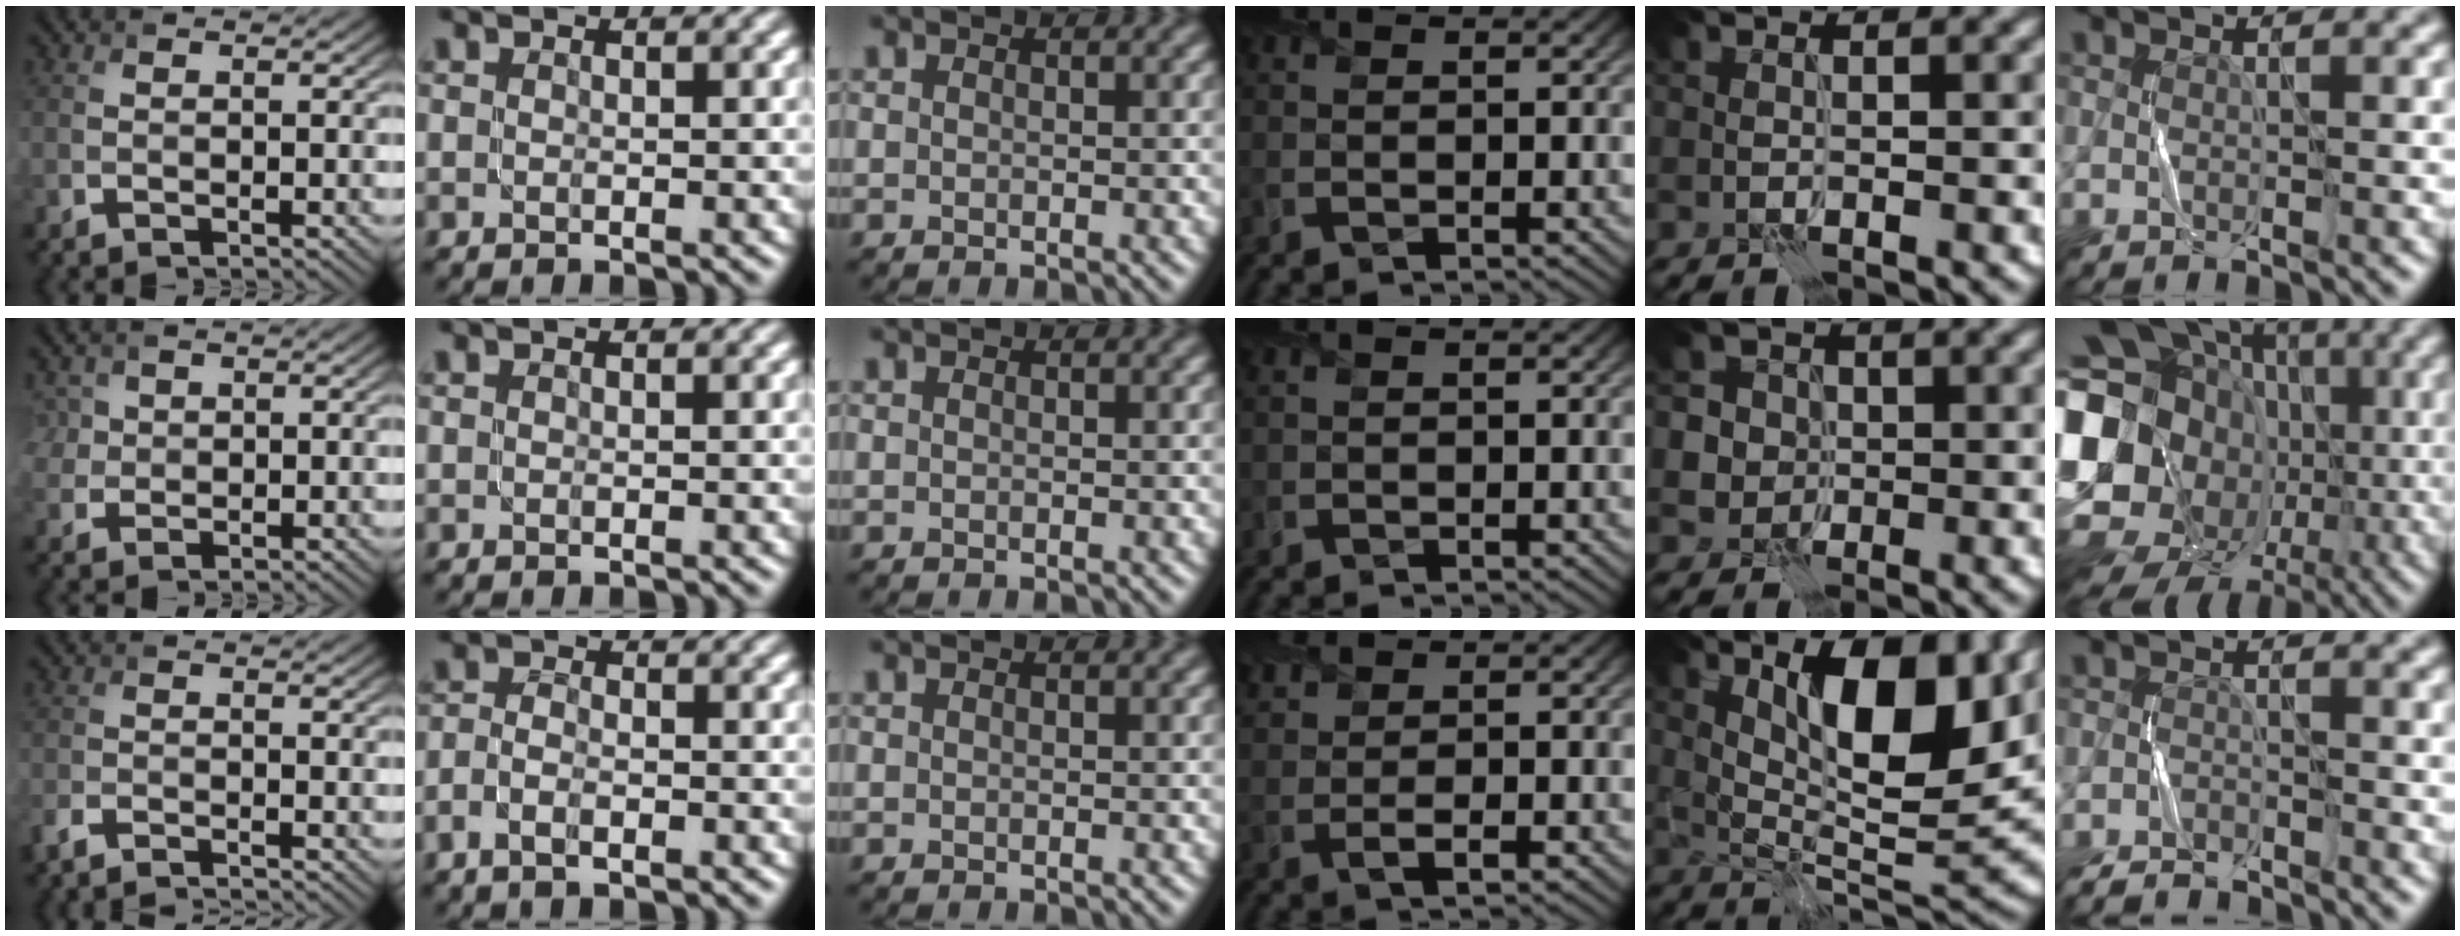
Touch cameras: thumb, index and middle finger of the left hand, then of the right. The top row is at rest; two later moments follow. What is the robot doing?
{"motion": "fold", "object": "shorts"}